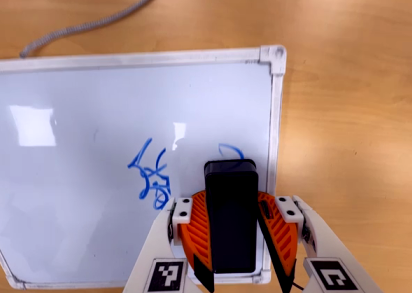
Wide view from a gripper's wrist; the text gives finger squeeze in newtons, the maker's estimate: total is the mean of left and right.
{"total": 13.2, "left": 15.4, "right": 10.9}